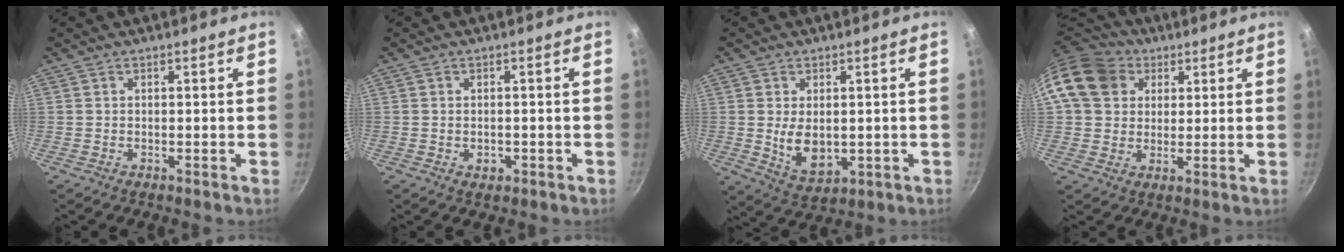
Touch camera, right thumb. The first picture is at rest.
{"total": 1.9, "force": [-0.6, 1.3, 1.2], "torque": [-0.016, 0.001, -0.008]}
{"total": 7.6, "force": [0.2, 4.8, 5.9], "torque": [-0.092, -0.018, 0.020]}
{"total": 13.7, "force": [4.8, 11.2, 6.3], "torque": [-0.101, 0.013, 0.077]}